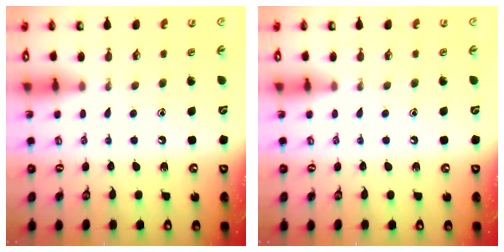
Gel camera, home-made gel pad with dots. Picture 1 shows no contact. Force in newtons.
{"total": 0.0}